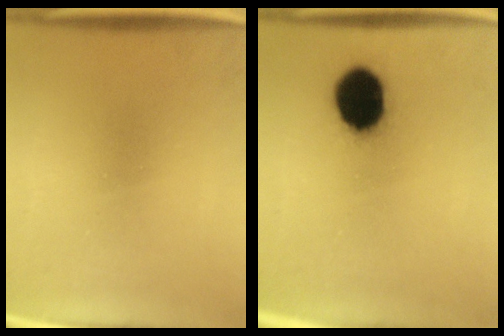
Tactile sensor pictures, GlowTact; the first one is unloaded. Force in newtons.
{"total": 13.0}